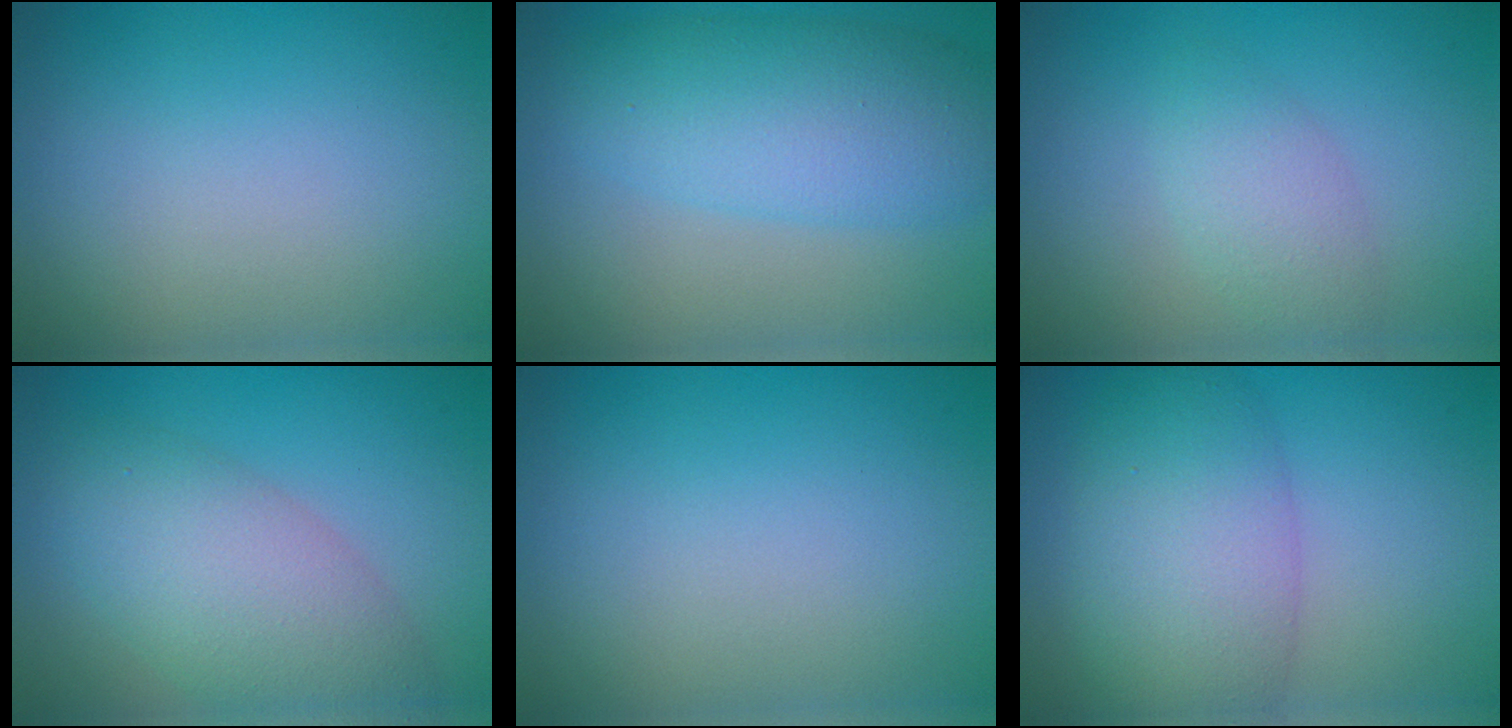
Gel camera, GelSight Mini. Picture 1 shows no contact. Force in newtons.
{"total": 6.6, "press": 6.6, "slide": 0.3}
{"total": 2.4, "press": 2.4, "slide": 0.0}
{"total": 6.4, "press": 6.4, "slide": 0.4}
{"total": 0.0}
{"total": 6.7, "press": 6.6, "slide": 0.6}